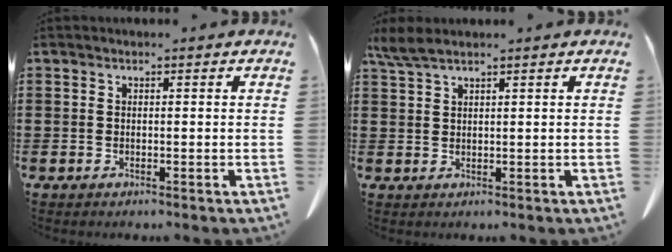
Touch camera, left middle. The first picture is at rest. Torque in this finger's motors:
{"motor_torque": [0.30, -0.21, 0.14, 0.04]}